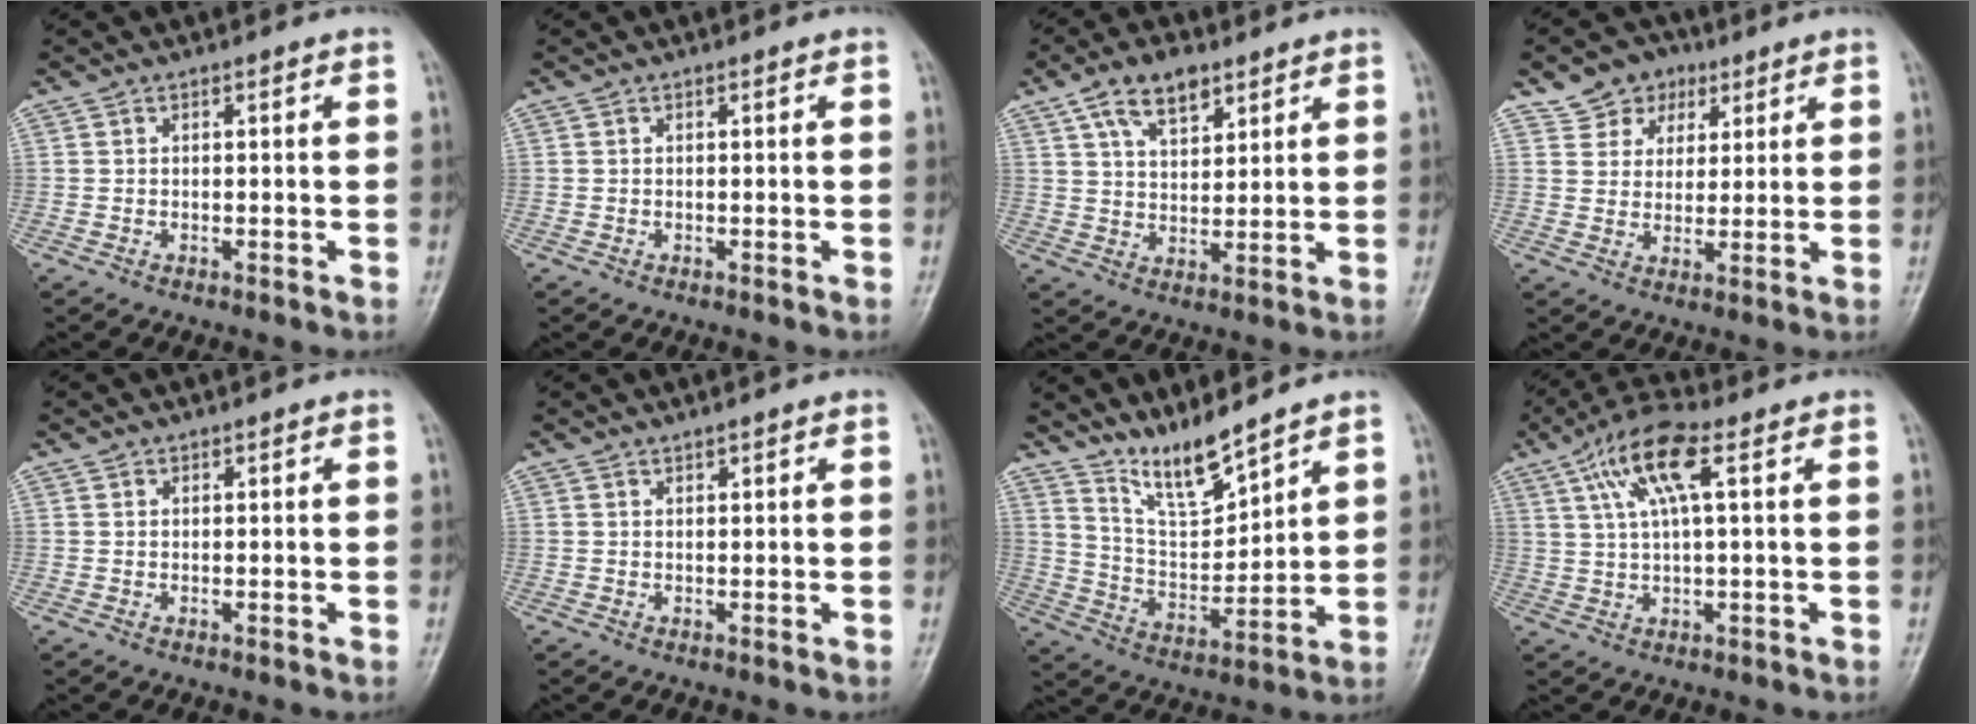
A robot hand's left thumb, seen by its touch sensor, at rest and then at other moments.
{"total": 0.0}
{"total": 8.6, "force": [5.1, 4.5, 5.3], "torque": [-0.071, -0.022, 0.091]}
{"total": 7.4, "force": [4.1, 5.9, 1.9], "torque": [0.005, -0.014, 0.067]}
{"total": 0.5, "force": [0.4, 0.3, 0.0], "torque": [0.001, -0.002, 0.004]}
{"total": 0.8, "force": [0.7, 0.2, 0.3], "torque": [-0.003, -0.004, 0.012]}
{"total": 9.3, "force": [8.2, 1.4, 4.2], "torque": [-0.070, -0.069, 0.168]}
{"total": 9.7, "force": [3.8, 2.6, 8.6], "torque": [-0.177, 0.013, 0.070]}